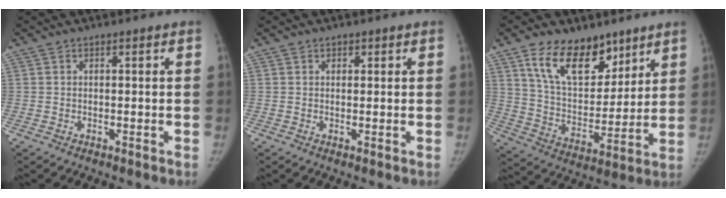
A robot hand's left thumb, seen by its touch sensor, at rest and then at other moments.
{"total": 0.9, "force": [0.5, 0.7, 0.2], "torque": [0.008, -0.002, 0.006]}
{"total": 16.4, "force": [10.4, 9.2, 8.8], "torque": [-0.097, -0.060, 0.189]}